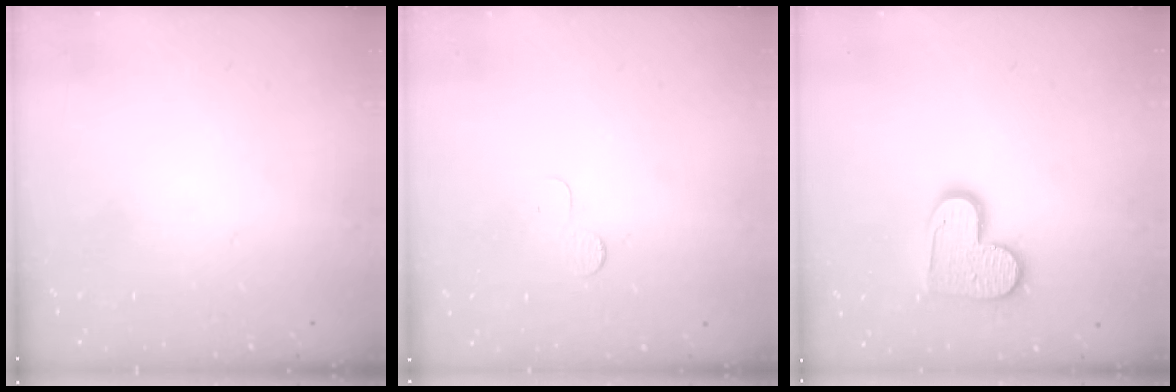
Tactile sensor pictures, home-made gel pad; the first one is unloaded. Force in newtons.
{"total": 2.6, "press": 2.6, "slide": 0.2}
{"total": 11.1, "press": 11.1, "slide": 0.4}